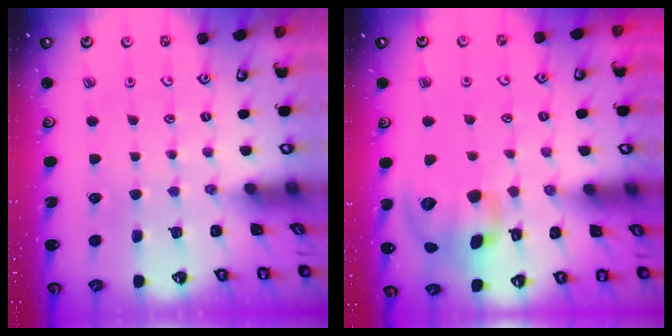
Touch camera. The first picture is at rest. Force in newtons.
{"total": 14.5, "press": 14.4, "slide": 1.7}